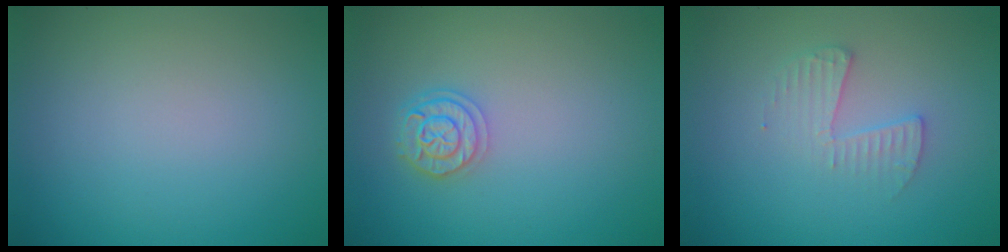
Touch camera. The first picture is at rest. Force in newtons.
{"total": 2.6, "press": 2.4, "slide": 1.0}
{"total": 2.1, "press": 2.0, "slide": 0.1}